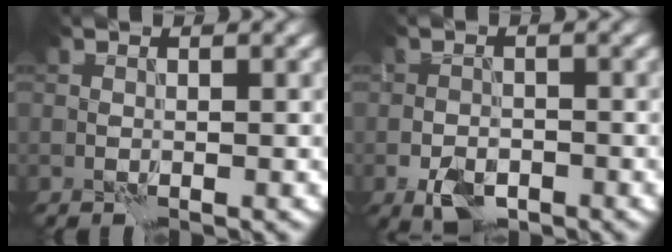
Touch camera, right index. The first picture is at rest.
{"total": 3.8, "force": [-2.0, 2.3, 2.3], "torque": [-0.042, -0.005, -0.039]}